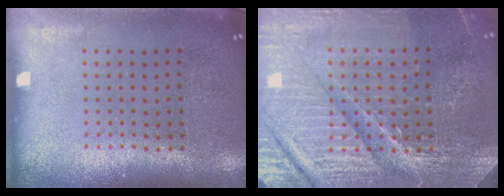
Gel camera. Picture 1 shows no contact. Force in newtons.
{"total": 4.8, "press": 4.6, "slide": 1.5}